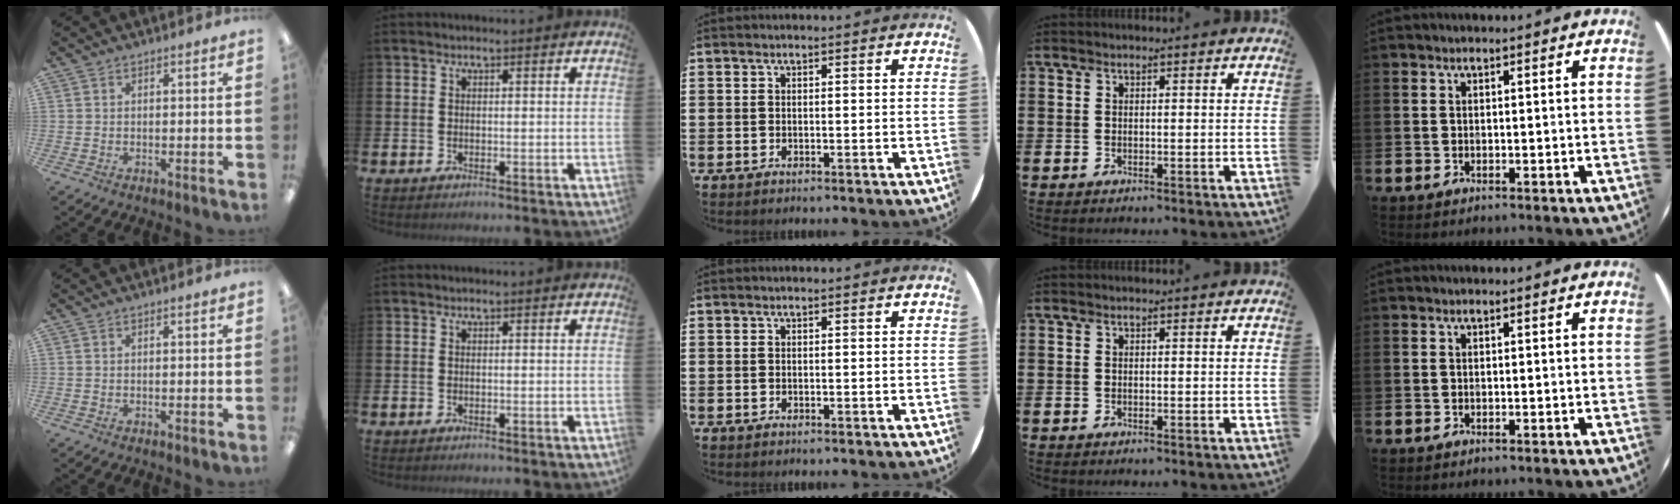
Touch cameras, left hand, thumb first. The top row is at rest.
{}